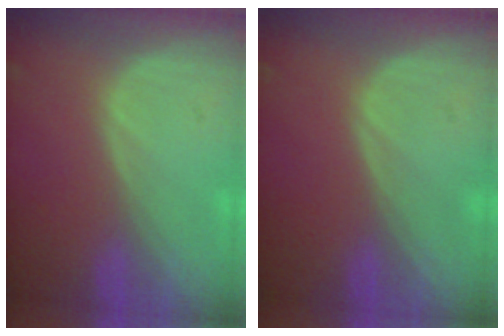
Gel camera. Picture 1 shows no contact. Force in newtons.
{"total": 0.0}